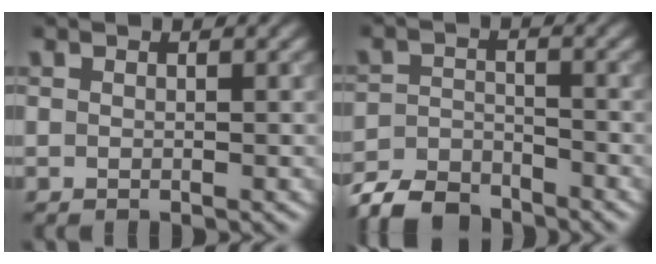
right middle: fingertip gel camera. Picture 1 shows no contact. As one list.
[{"total": 5.8, "force": [-5.2, 1.8, 1.7], "torque": [-0.030, -0.010, -0.103]}]